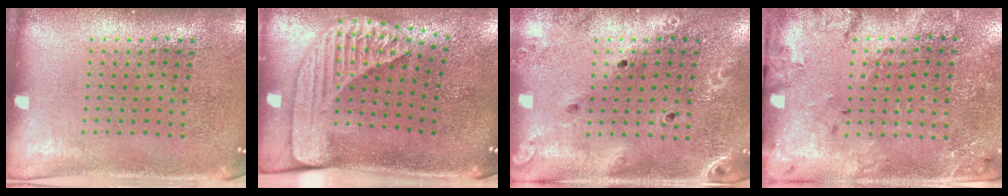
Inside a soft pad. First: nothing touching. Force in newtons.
{"total": 2.4, "press": 1.7, "slide": 1.6}
{"total": 1.7, "press": 1.7, "slide": 0.4}
{"total": 1.7, "press": 1.6, "slide": 0.8}